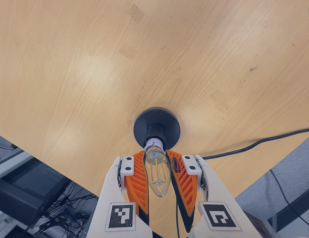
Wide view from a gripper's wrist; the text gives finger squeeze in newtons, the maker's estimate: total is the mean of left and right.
{"total": 18.5, "left": 18.4, "right": 18.7}